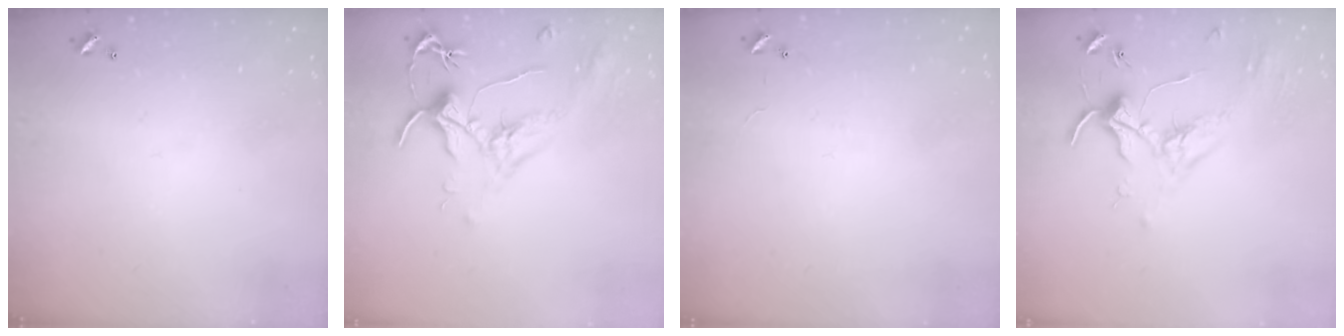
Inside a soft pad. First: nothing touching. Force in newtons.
{"total": 1.8, "press": 1.7, "slide": 0.6}
{"total": 8.0, "press": 7.9, "slide": 0.5}
{"total": 1.8, "press": 1.8, "slide": 0.4}